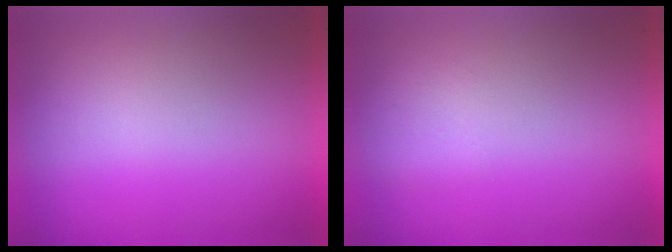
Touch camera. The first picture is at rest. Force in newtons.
{"total": 1.1}